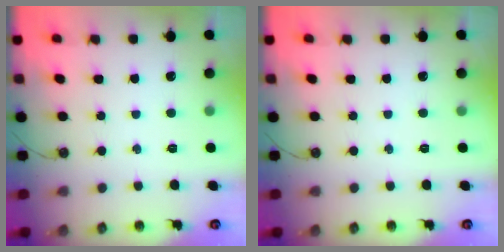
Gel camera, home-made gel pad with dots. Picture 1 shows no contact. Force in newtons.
{"total": 0.0}